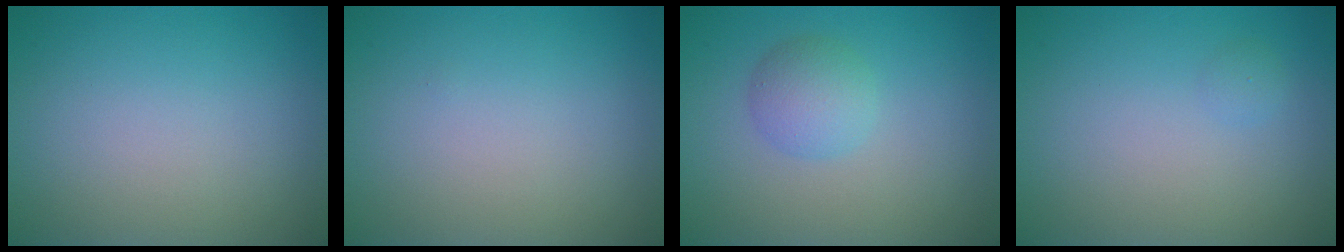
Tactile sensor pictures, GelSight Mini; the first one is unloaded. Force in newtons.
{"total": 0.0}
{"total": 2.6, "press": 2.6, "slide": 0.1}
{"total": 0.6, "press": 0.6, "slide": 0.0}